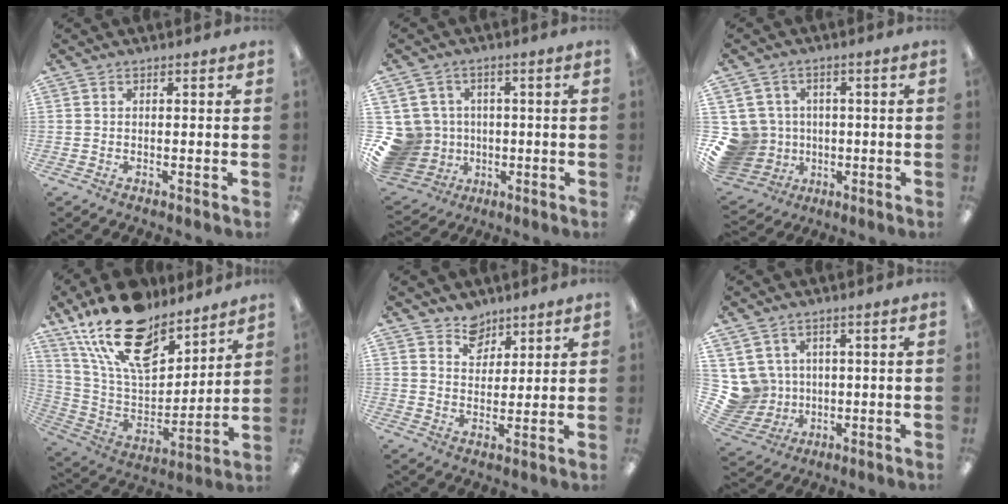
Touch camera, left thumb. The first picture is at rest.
{"total": 12.3, "force": [-1.8, 11.4, 4.3], "torque": [-0.124, 0.019, -0.024]}
{"total": 11.5, "force": [-1.6, 10.8, 3.7], "torque": [-0.116, 0.021, -0.017]}
{"total": 22.7, "force": [15.9, 10.8, 12.1], "torque": [-0.224, -0.094, 0.287]}
{"total": 6.5, "force": [5.0, 4.1, 0.5], "torque": [-0.001, -0.032, 0.090]}
{"total": 8.3, "force": [1.6, 8.0, 1.5], "torque": [-0.076, -0.007, 0.040]}